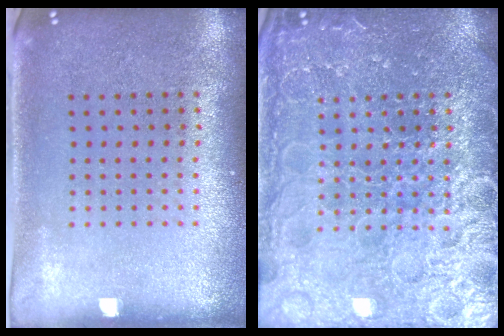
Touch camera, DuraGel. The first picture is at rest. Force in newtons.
{"total": 6.5, "press": 6.5, "slide": 0.7}